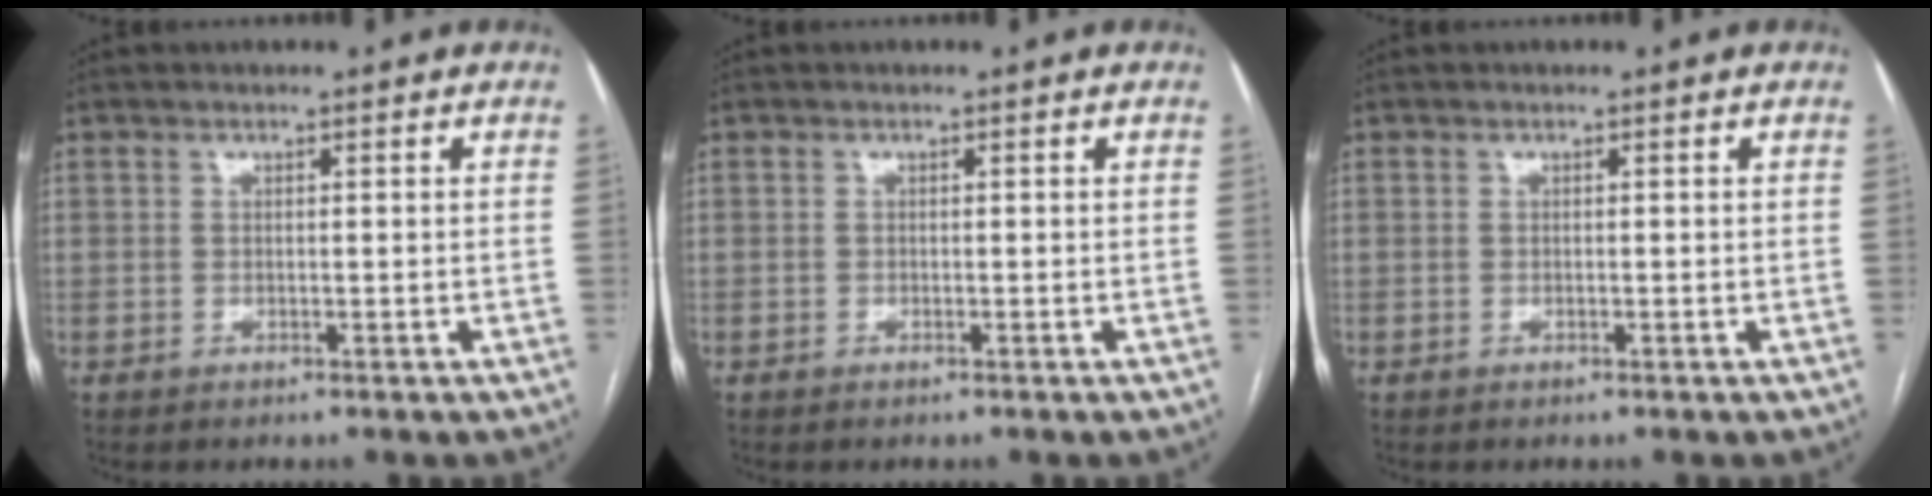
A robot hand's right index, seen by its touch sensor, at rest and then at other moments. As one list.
[{"total": 0.0}, {"total": 0.0}]